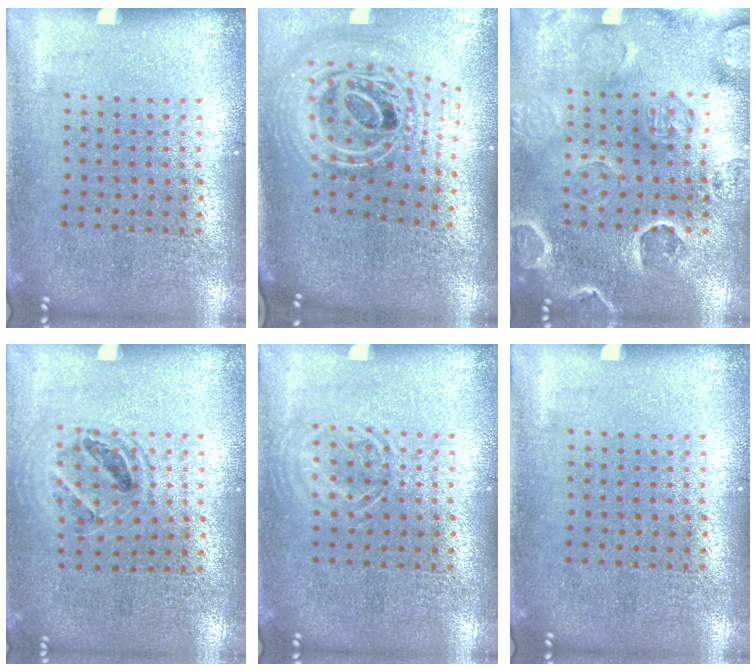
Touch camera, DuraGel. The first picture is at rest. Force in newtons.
{"total": 3.0, "press": 2.1, "slide": 2.1}
{"total": 2.7, "press": 2.6, "slide": 0.5}
{"total": 1.3, "press": 1.2, "slide": 0.5}
{"total": 1.6, "press": 1.6, "slide": 0.2}
{"total": 0.0}